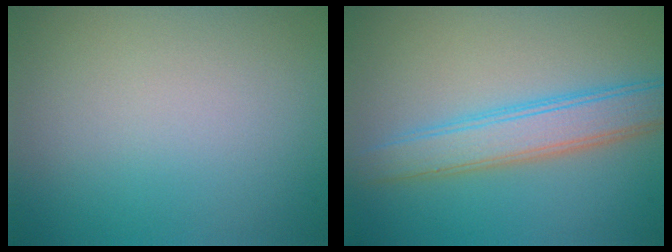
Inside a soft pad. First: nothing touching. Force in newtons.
{"total": 4.5, "press": 4.5, "slide": 0.2}